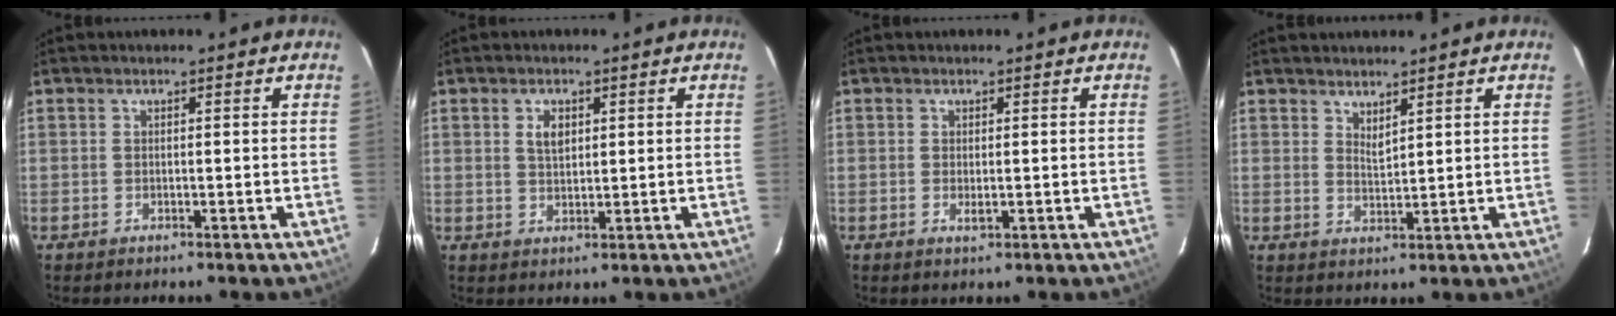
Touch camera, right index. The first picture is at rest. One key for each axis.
{"total": 3.2, "fx": 1.3, "fy": 2.0, "fz": 2.2, "tx": -0.038, "ty": 0.004, "tz": 0.024}
{"total": 1.1, "fx": -0.1, "fy": 0.5, "fz": 1.0, "tx": -0.020, "ty": -0.003, "tz": 0.000}
{"total": 2.5, "fx": 2.2, "fy": 0.5, "fz": 1.2, "tx": -0.020, "ty": -0.001, "tz": 0.037}